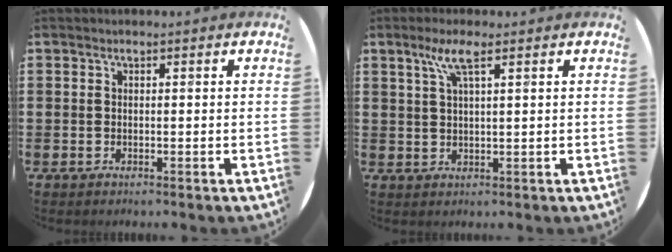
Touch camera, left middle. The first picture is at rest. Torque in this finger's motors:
{"motor_torque": [0.81, -0.38, 0.15, 0.07]}